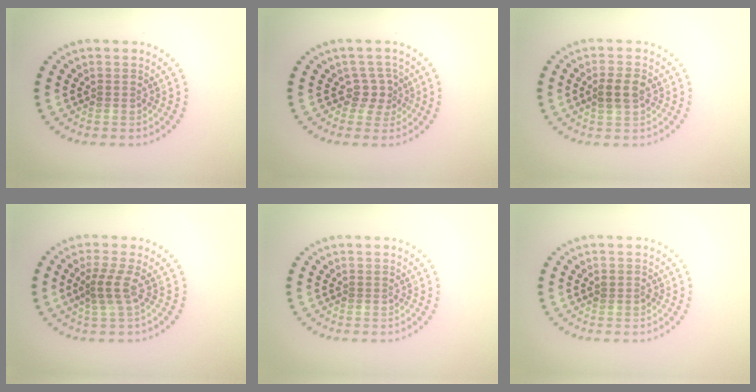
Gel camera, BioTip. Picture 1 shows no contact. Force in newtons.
{"total": 2.1, "press": 1.5, "slide": 1.5}
{"total": 2.4, "press": 2.4, "slide": 0.4}
{"total": 2.0, "press": 1.4, "slide": 1.4}
{"total": 0.0}
{"total": 0.6, "press": 0.6, "slide": 0.2}